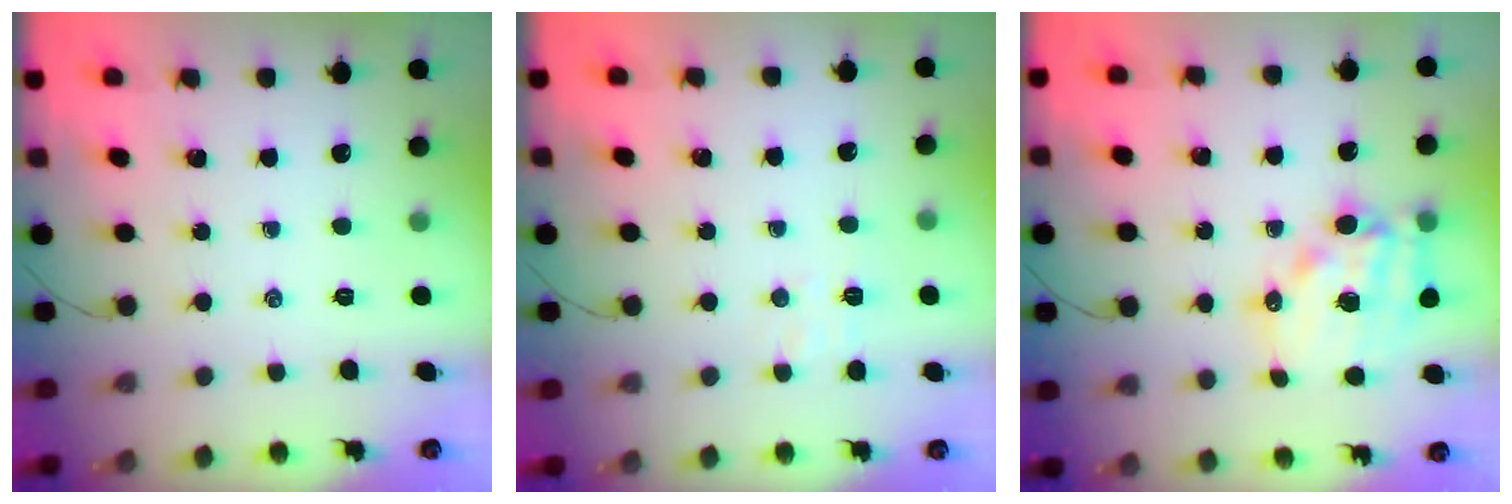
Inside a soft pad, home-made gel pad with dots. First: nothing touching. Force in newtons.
{"total": 4.5, "press": 4.4, "slide": 0.9}
{"total": 15.0, "press": 14.6, "slide": 3.2}